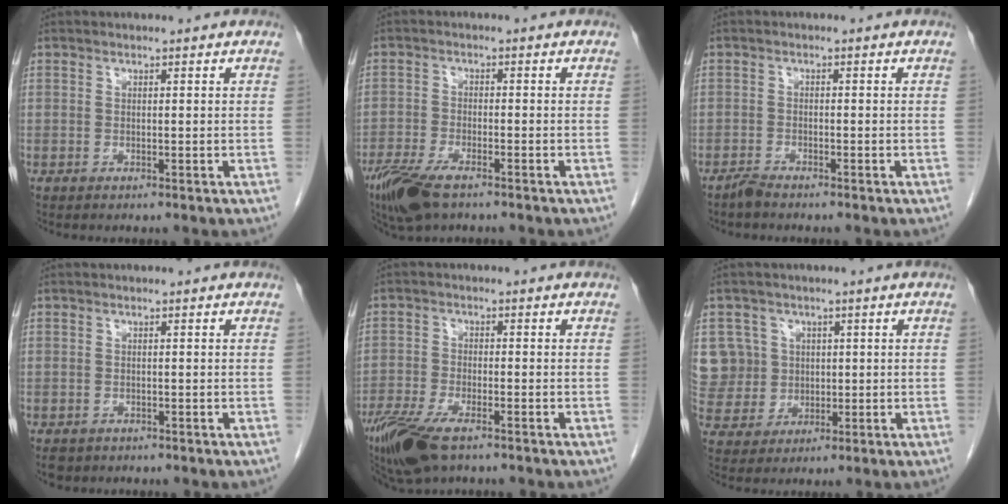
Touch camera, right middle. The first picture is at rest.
{"total": 7.6, "force": [-5.3, 2.3, 4.9], "torque": [-0.097, -0.016, -0.097]}
{"total": 1.5, "force": [-1.4, 0.1, 0.5], "torque": [-0.017, -0.003, -0.029]}
{"total": 2.1, "force": [-1.6, 1.4, 0.4], "torque": [-0.008, 0.000, -0.022]}
{"total": 9.9, "force": [-6.7, 3.0, 6.6], "torque": [-0.126, -0.020, -0.120]}
{"total": 8.7, "force": [2.2, 8.4, 0.5], "torque": [-0.023, 0.037, 0.057]}